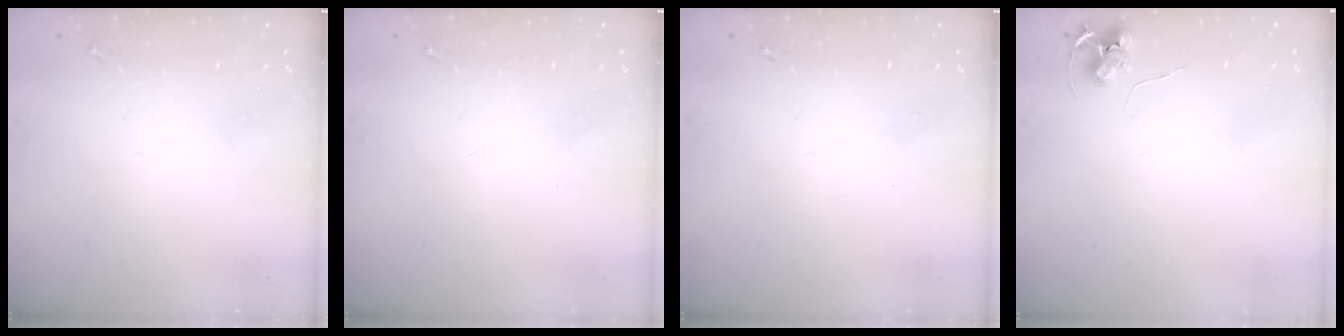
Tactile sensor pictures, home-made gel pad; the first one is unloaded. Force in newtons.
{"total": 0.0}
{"total": 0.0}
{"total": 5.6, "press": 5.6, "slide": 0.5}